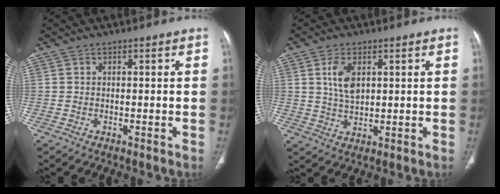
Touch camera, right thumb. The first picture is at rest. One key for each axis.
{"total": 5.8, "fx": 1.9, "fy": 3.2, "fz": 4.5, "tx": -0.082, "ty": -0.009, "tz": 0.039}